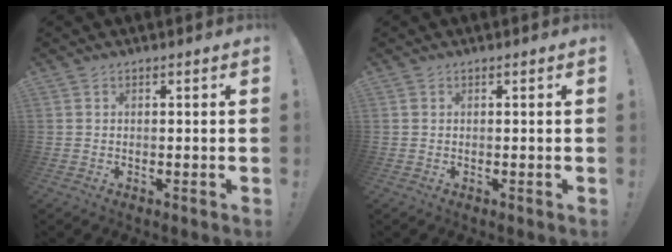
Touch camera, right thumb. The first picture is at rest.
{"total": 0.0}